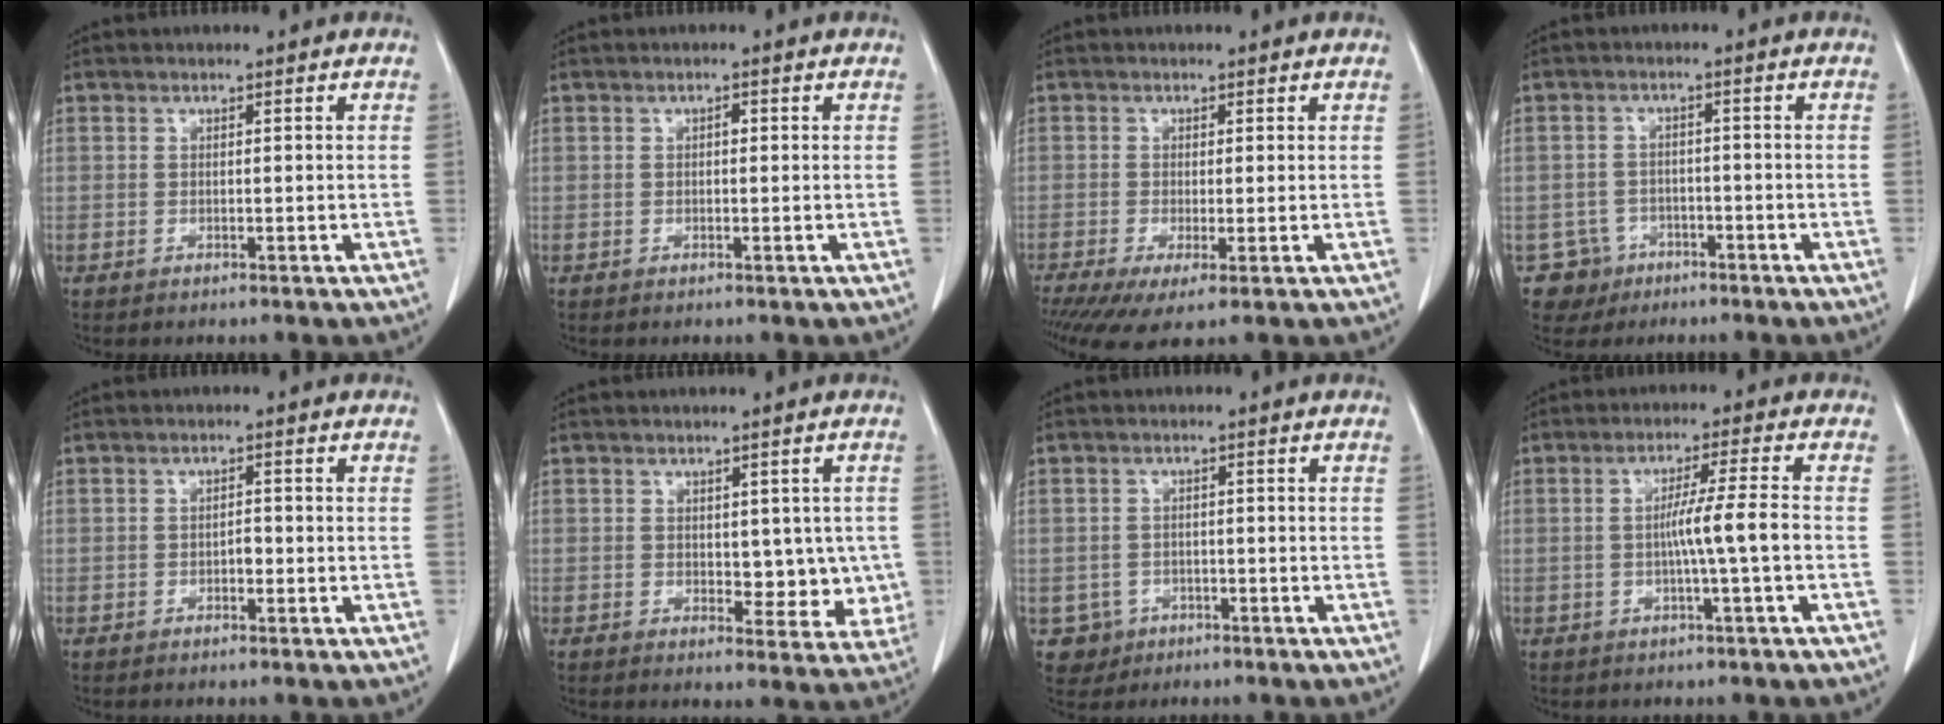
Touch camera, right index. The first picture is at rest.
{"total": 0.9, "force": [0.1, 0.5, 0.7], "torque": [-0.009, 0.004, 0.001]}
{"total": 7.0, "force": [-3.6, 1.7, 5.8], "torque": [-0.101, -0.017, -0.063]}
{"total": 4.9, "force": [-2.5, 4.3, -0.3], "torque": [0.009, 0.013, -0.040]}
{"total": 1.3, "force": [-0.5, 0.7, 1.0], "torque": [-0.013, 0.005, -0.008]}
{"total": 6.1, "force": [0.1, 3.6, 4.9], "torque": [-0.036, 0.001, 0.009]}
{"total": 2.6, "force": [-0.9, 2.4, 0.0], "torque": [0.007, 0.010, -0.012]}
{"total": 5.5, "force": [-1.1, -1.0, 5.3], "torque": [-0.086, 0.006, -0.019]}